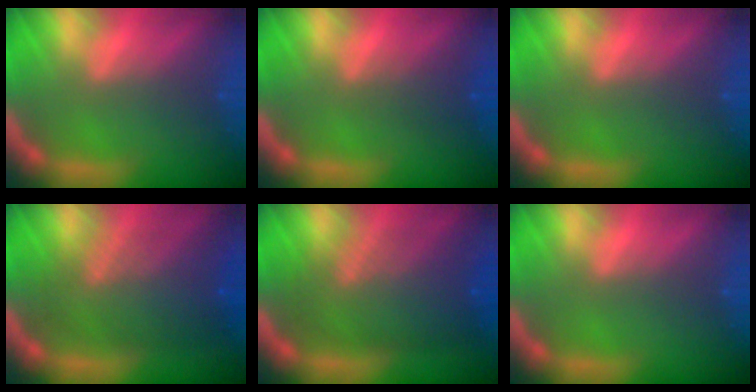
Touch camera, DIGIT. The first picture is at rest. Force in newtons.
{"total": 2.0}
{"total": 0.0}
{"total": 8.0}
{"total": 8.5}
{"total": 0.0}